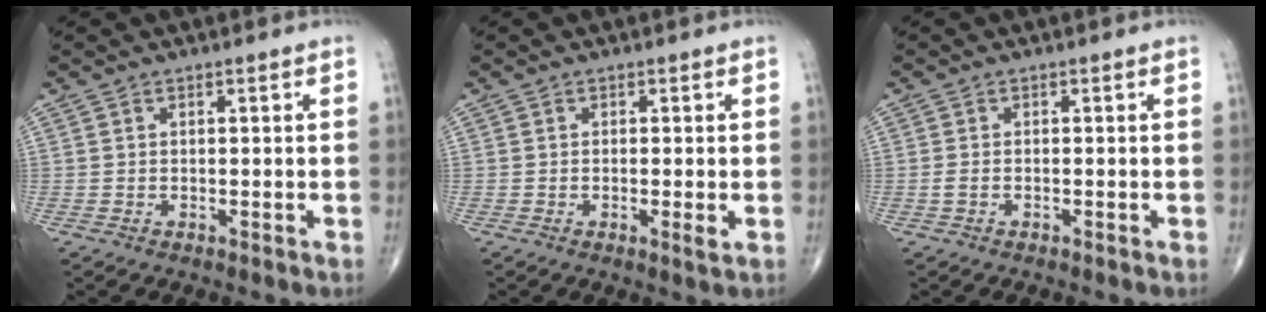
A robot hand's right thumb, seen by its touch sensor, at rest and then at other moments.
{"total": 1.6, "force": [-0.3, 0.2, 1.6], "torque": [-0.031, -0.007, -0.008]}
{"total": 1.0, "force": [-0.3, 0.6, 0.8], "torque": [-0.022, 0.003, -0.007]}